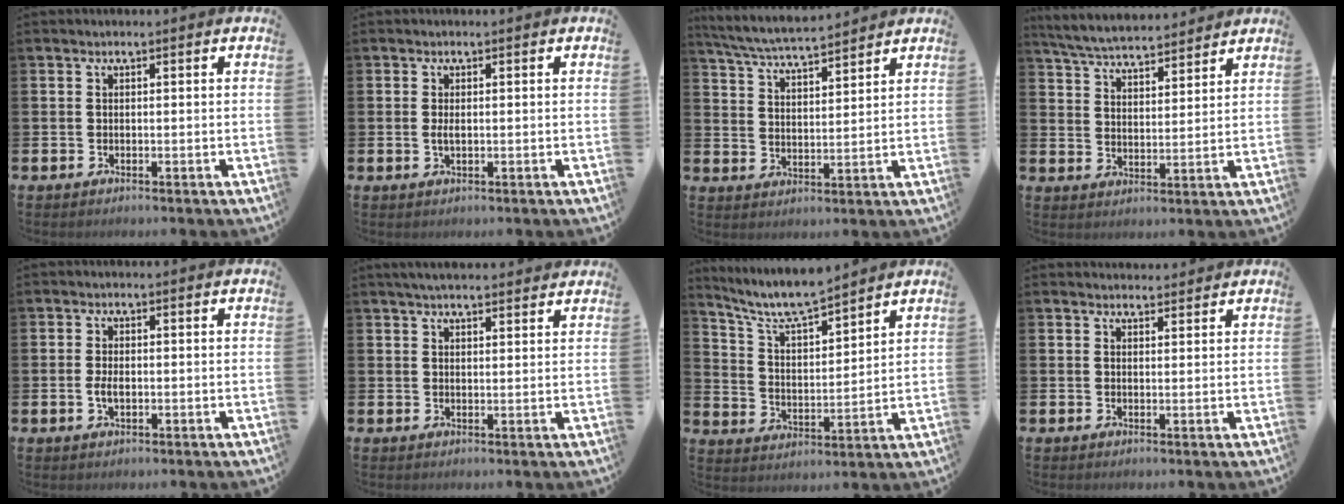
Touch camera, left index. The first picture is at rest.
{"total": 1.3, "force": [0.0, 0.6, 1.2], "torque": [-0.021, 0.001, -0.002]}
{"total": 5.8, "force": [5.6, 0.2, 1.3], "torque": [-0.048, -0.032, 0.099]}
{"total": 5.7, "force": [5.6, 0.7, 0.9], "torque": [-0.041, -0.033, 0.100]}
{"total": 2.2, "force": [-0.3, 1.1, 1.8], "torque": [-0.032, 0.002, -0.007]}
{"total": 3.4, "force": [3.2, 0.5, 1.0], "torque": [-0.021, -0.009, 0.059]}
{"total": 7.5, "force": [7.0, 1.0, 2.5], "torque": [-0.079, -0.044, 0.122]}
{"total": 2.0, "force": [1.9, 0.4, 0.0], "torque": [0.007, -0.009, 0.033]}